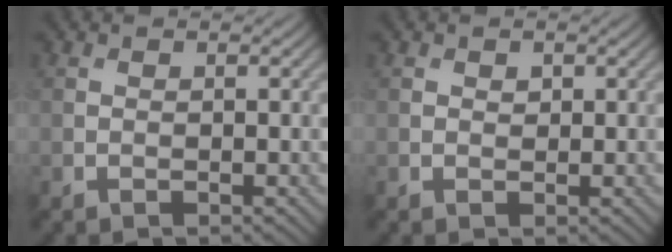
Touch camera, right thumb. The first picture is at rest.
{"total": 0.7, "force": [0.4, 0.5, 0.3], "torque": [-0.005, -0.003, 0.005]}